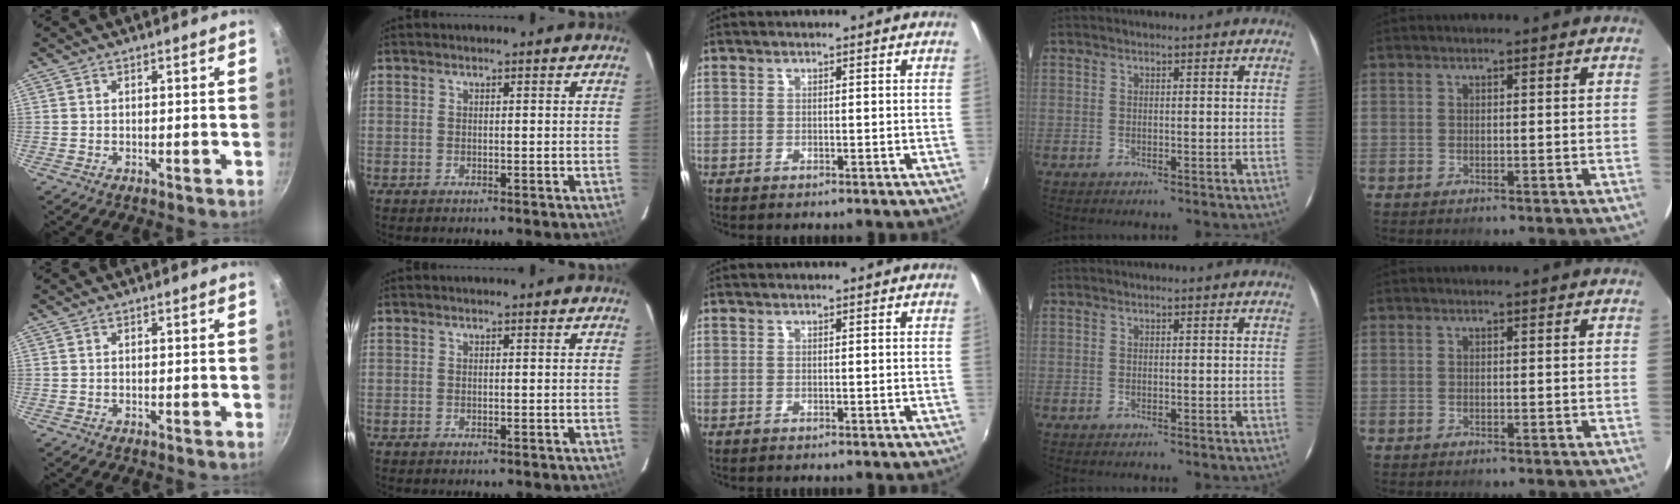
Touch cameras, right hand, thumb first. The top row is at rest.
{}